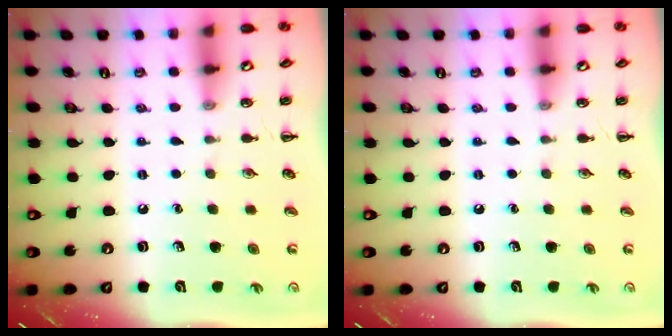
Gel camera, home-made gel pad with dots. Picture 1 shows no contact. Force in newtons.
{"total": 0.0}